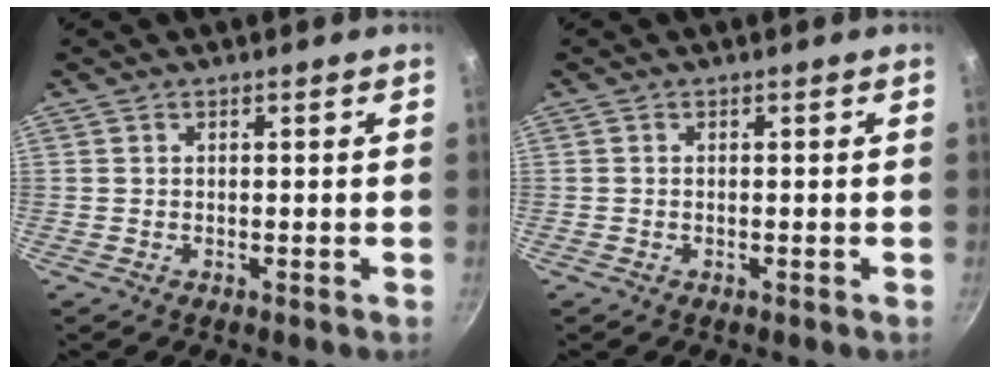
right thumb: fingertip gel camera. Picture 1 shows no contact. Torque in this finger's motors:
{"motor_torque": [-0.38, -0.42, 0.06, 0.21, -0.01]}